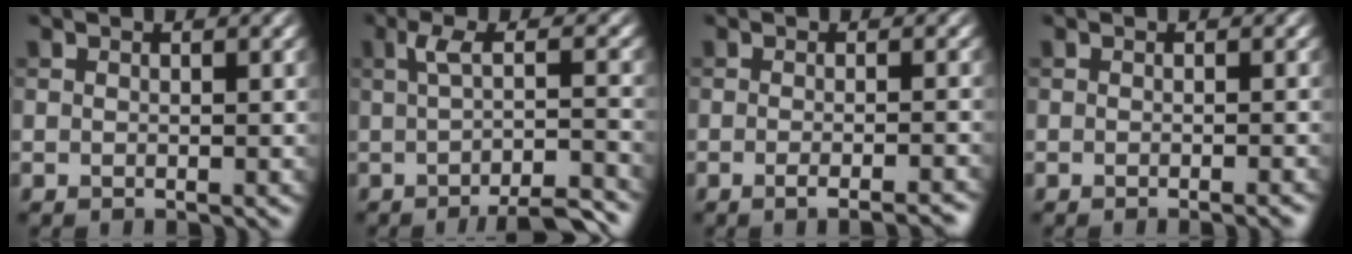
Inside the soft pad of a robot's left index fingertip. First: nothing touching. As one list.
[{"total": 6.1, "force": [-2.2, 1.3, 5.6], "torque": [-0.071, -0.007, -0.038]}, {"total": 3.6, "force": [-1.7, 1.2, 2.9], "torque": [-0.018, 0.003, -0.022]}, {"total": 1.5, "force": [-0.8, 0.4, 1.2], "torque": [-0.005, 0.000, -0.012]}]